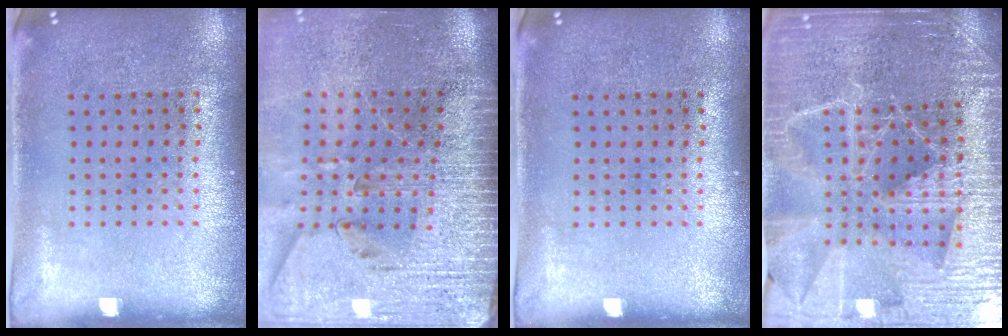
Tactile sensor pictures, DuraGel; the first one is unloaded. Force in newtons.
{"total": 3.7, "press": 3.2, "slide": 1.9}
{"total": 0.0}
{"total": 5.2, "press": 4.8, "slide": 2.0}